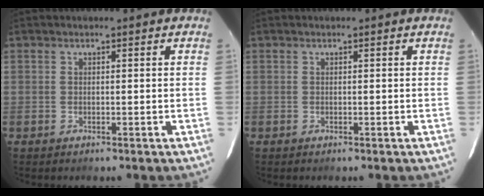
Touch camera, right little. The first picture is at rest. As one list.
[{"total": 0.0}]